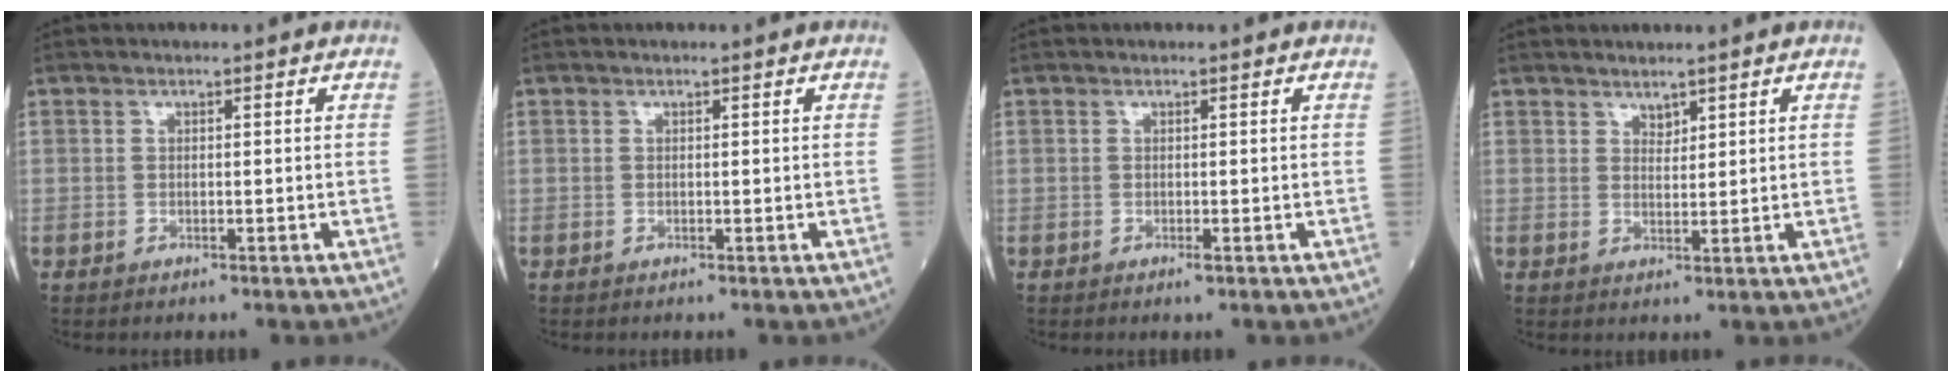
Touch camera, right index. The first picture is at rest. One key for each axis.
{"total": 0.0}
{"total": 0.9, "fx": -0.4, "fy": 0.1, "fz": 0.8, "tx": -0.017, "ty": -0.003, "tz": -0.005}
{"total": 1.7, "fx": 1.4, "fy": 0.7, "fz": 0.6, "tx": -0.012, "ty": -0.002, "tz": 0.028}